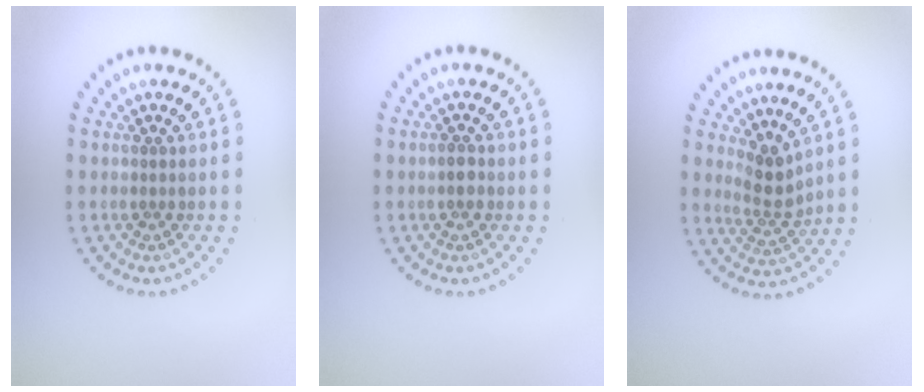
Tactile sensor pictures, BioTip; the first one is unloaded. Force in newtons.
{"total": 1.2, "press": 1.2, "slide": 0.3}
{"total": 2.4, "press": 1.8, "slide": 1.6}